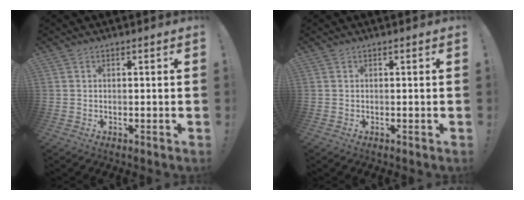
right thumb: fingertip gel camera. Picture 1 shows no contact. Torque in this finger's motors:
{"motor_torque": [-0.02, 0.00, 0.02, -0.01, 0.00]}